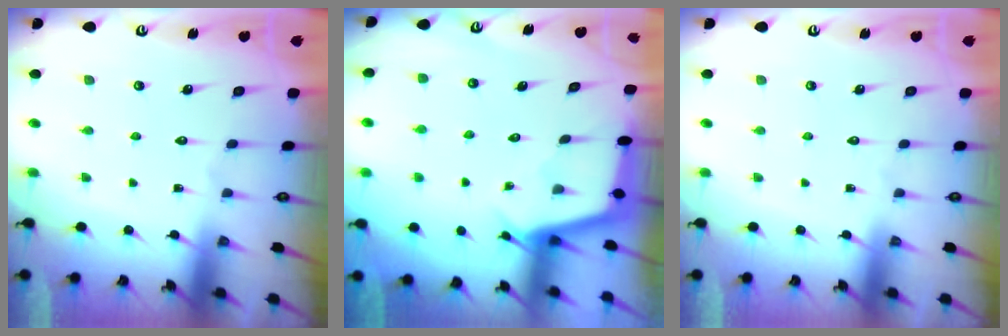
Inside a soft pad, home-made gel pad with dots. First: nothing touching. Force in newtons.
{"total": 3.0, "press": 3.0, "slide": 0.3}
{"total": 0.0}